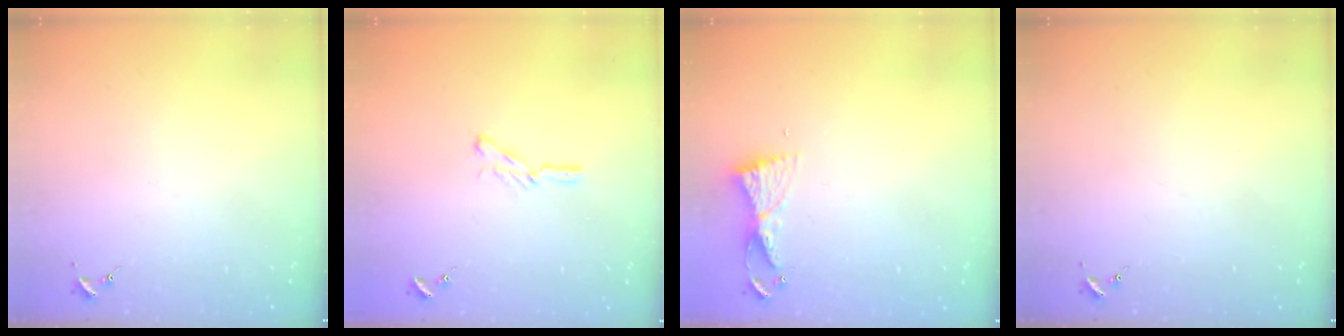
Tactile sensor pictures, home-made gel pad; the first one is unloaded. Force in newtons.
{"total": 4.7, "press": 4.6, "slide": 0.6}
{"total": 5.4, "press": 5.4, "slide": 0.5}
{"total": 0.0}